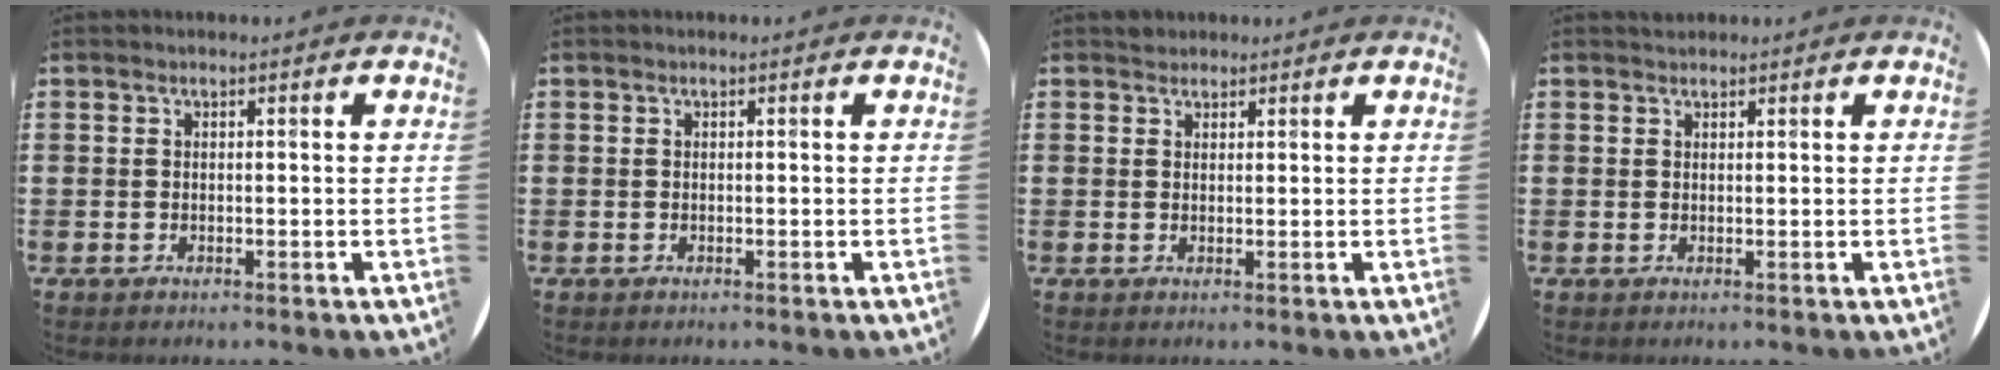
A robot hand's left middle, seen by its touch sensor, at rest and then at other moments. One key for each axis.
{"total": 0.0}
{"total": 1.2, "fx": 1.1, "fy": 0.4, "fz": -0.1, "tx": 0.009, "ty": -0.001, "tz": 0.020}
{"total": 0.7, "fx": 0.7, "fy": 0.2, "fz": 0.0, "tx": 0.000, "ty": 0.002, "tz": 0.013}